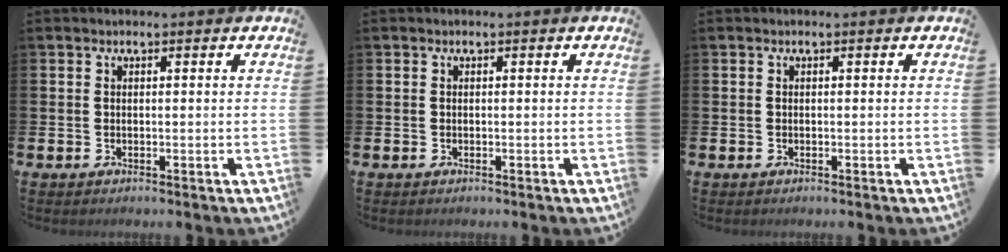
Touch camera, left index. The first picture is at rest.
{"total": 0.0}
{"total": 0.0}